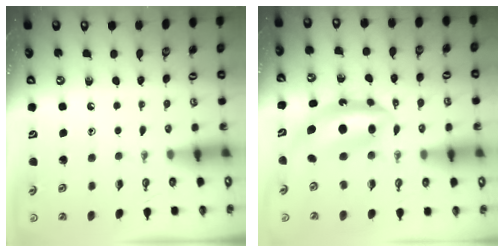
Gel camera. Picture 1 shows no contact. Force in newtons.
{"total": 8.0, "press": 8.0, "slide": 0.6}